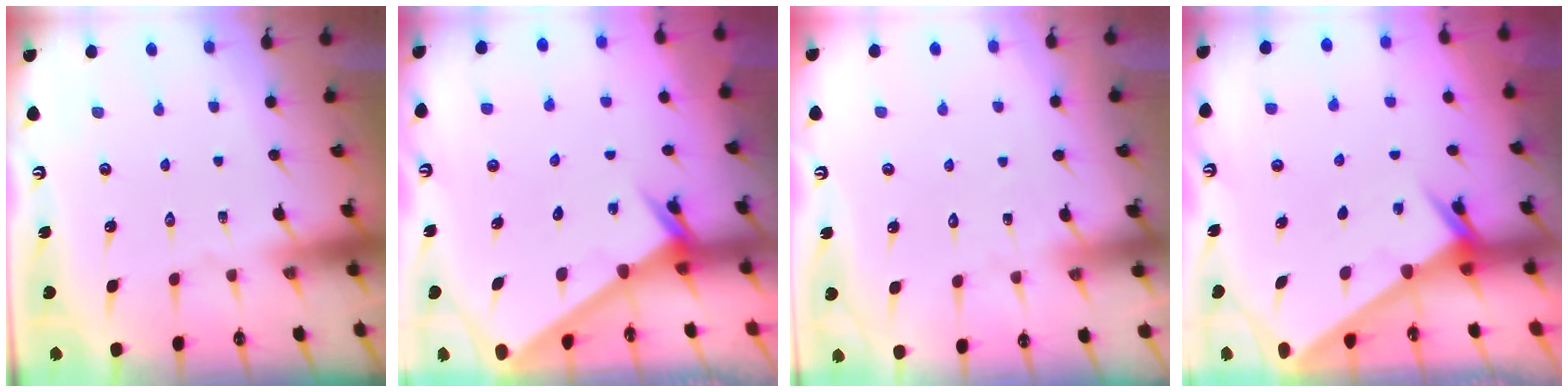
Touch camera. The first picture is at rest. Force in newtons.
{"total": 2.5, "press": 2.5, "slide": 0.2}
{"total": 6.0, "press": 6.0, "slide": 0.6}
{"total": 2.0, "press": 2.0, "slide": 0.1}